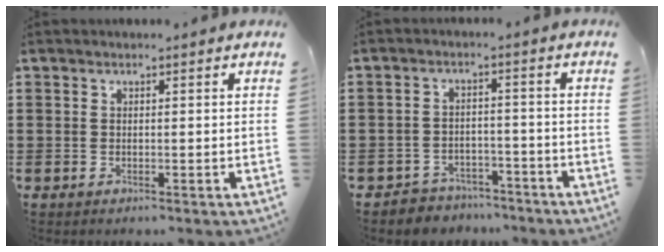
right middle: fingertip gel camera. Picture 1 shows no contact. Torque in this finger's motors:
{"motor_torque": [0.08, -0.07, 0.04, 0.03]}